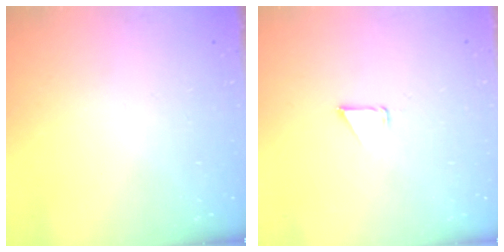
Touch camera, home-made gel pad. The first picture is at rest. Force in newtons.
{"total": 0.8, "press": 0.8, "slide": 0.1}